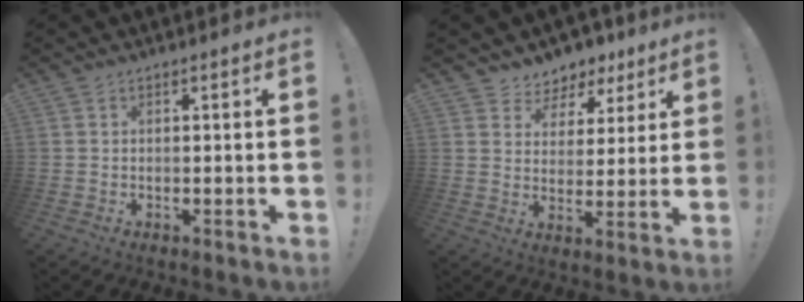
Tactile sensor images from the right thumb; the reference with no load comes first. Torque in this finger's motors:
{"motor_torque": [0.03, 0.03, -0.09, 0.21, 0.06]}